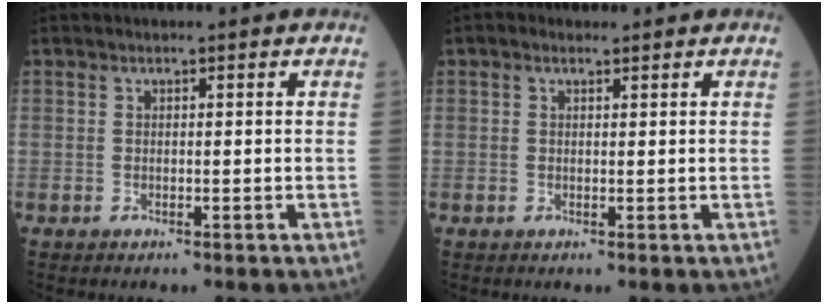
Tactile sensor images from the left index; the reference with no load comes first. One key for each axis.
{"total": 0.9, "fx": 0.6, "fy": 0.5, "fz": 0.5, "tx": -0.013, "ty": 0.006, "tz": 0.008}